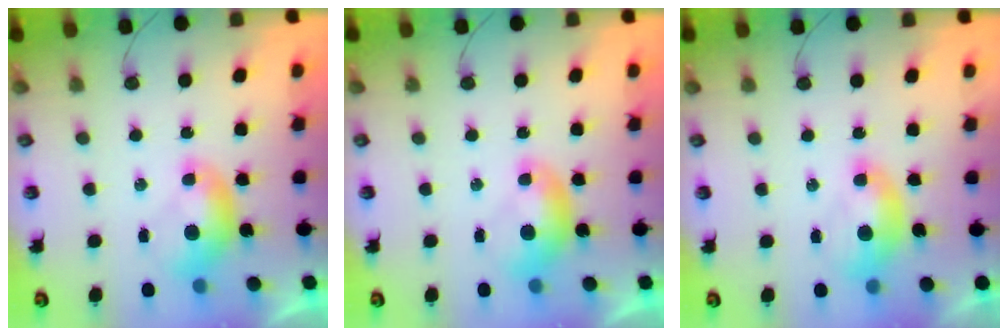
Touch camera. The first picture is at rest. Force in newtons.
{"total": 0.0}
{"total": 1.7, "press": 1.6, "slide": 0.7}